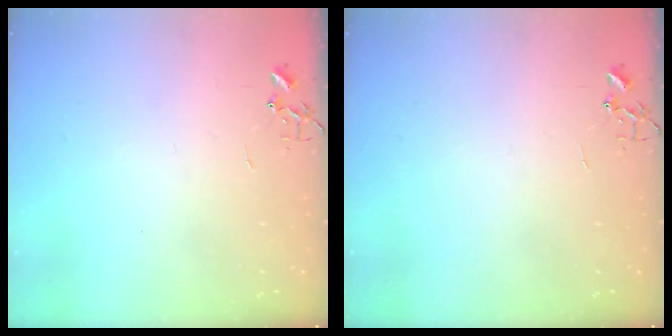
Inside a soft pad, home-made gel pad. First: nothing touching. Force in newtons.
{"total": 0.0}